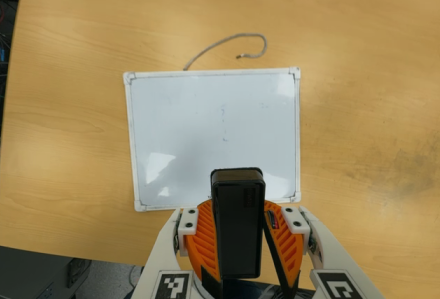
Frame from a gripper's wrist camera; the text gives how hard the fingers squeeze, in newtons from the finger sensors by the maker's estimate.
{"total": 7.9, "left": 8.2, "right": 7.6}